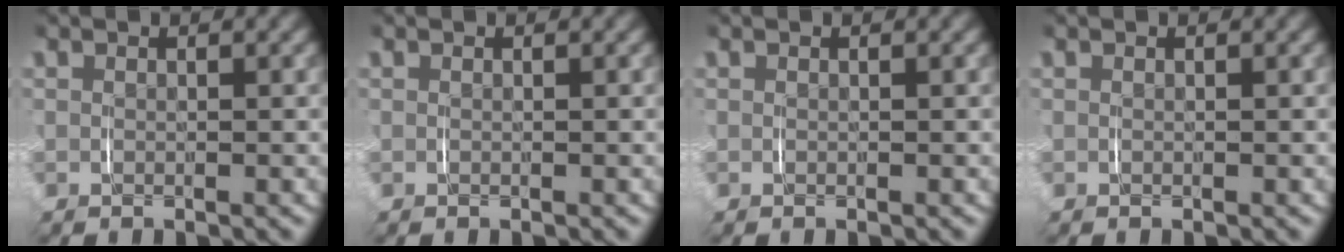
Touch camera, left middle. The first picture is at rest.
{"total": 0.0}
{"total": 0.0}
{"total": 0.0}